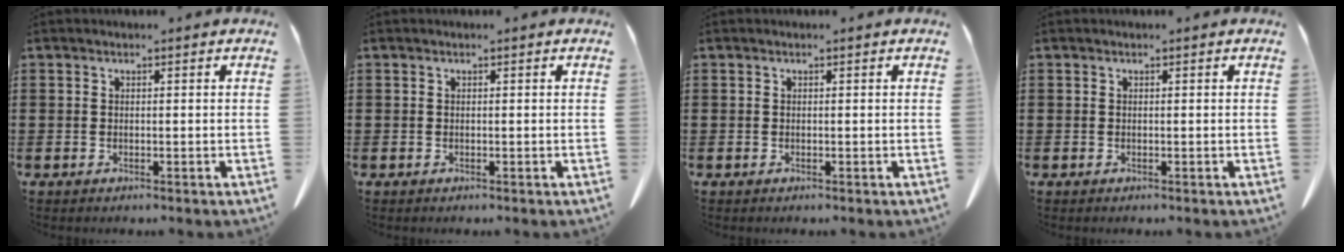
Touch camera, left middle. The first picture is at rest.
{"total": 0.0}
{"total": 0.0}
{"total": 0.0}